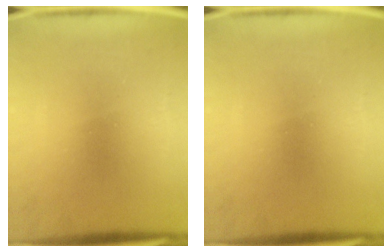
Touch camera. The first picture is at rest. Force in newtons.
{"total": 0.0}